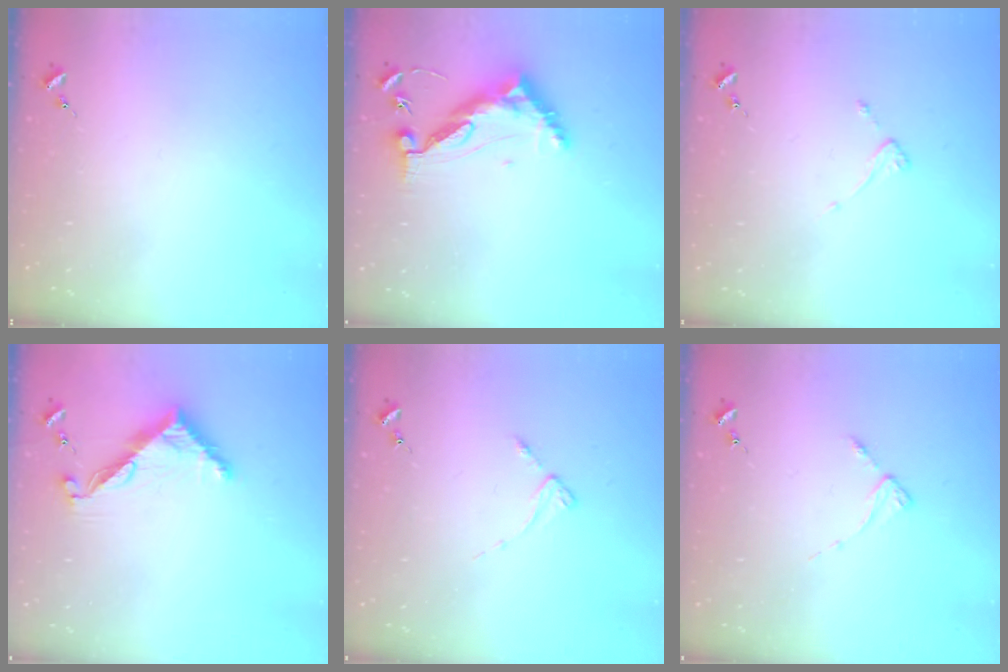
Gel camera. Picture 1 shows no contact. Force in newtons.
{"total": 10.6, "press": 10.5, "slide": 0.9}
{"total": 3.6, "press": 3.6, "slide": 0.4}
{"total": 7.9, "press": 7.9, "slide": 0.1}
{"total": 2.8, "press": 2.8, "slide": 0.3}
{"total": 2.7, "press": 2.7, "slide": 0.3}